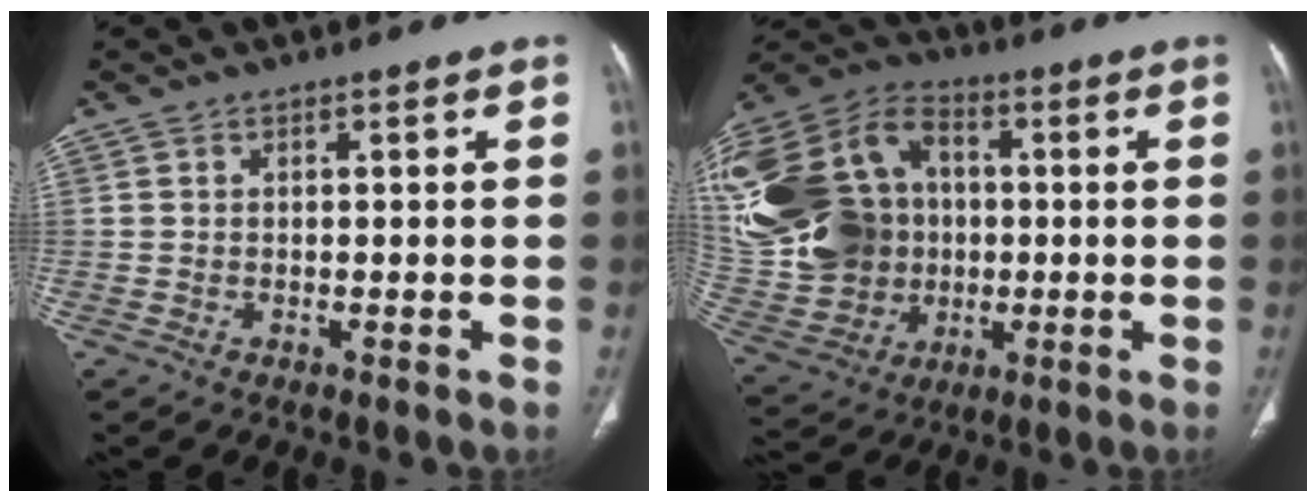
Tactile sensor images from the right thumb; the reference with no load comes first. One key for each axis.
{"total": 31.1, "fx": 2.5, "fy": 24.6, "fz": 18.8, "tx": -0.431, "ty": 0.048, "tz": 0.062}